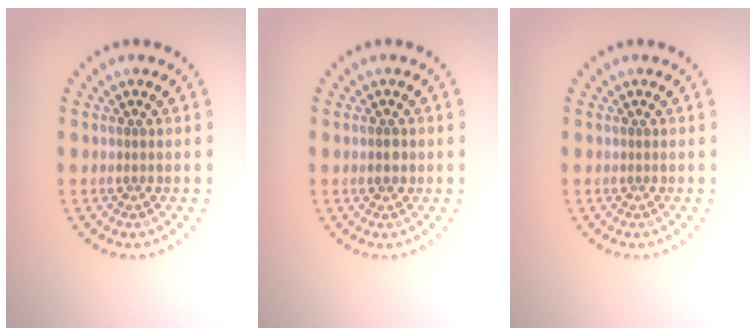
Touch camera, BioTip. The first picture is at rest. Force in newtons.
{"total": 1.5, "press": 1.5, "slide": 0.1}
{"total": 0.0}